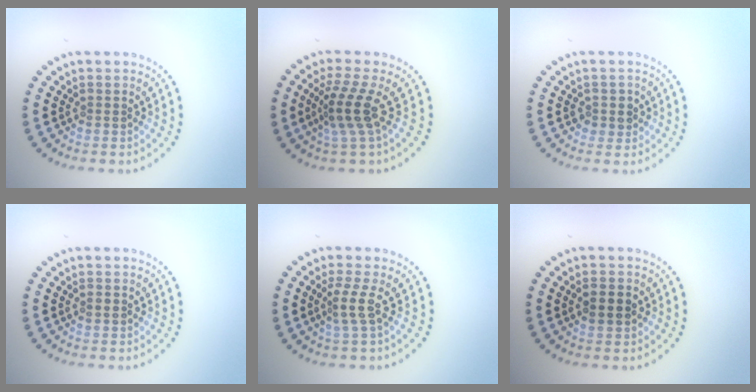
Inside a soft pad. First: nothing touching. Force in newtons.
{"total": 3.3, "press": 2.3, "slide": 2.4}
{"total": 1.5, "press": 1.3, "slide": 0.6}
{"total": 0.8, "press": 0.8, "slide": 0.1}
{"total": 2.3, "press": 1.5, "slide": 1.7}
{"total": 2.1, "press": 2.1, "slide": 0.1}